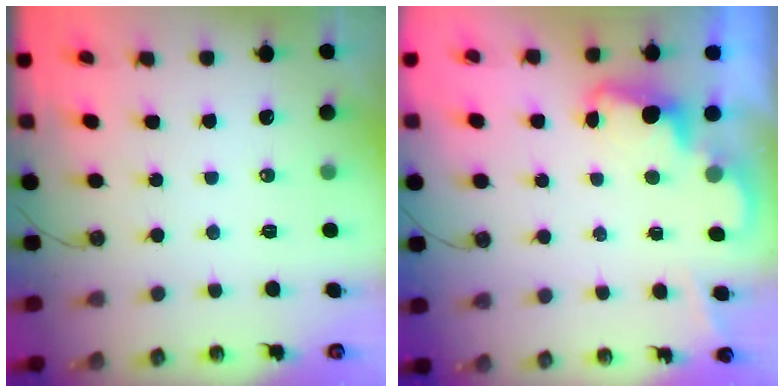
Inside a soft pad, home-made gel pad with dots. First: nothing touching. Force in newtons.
{"total": 2.3, "press": 2.3, "slide": 0.5}